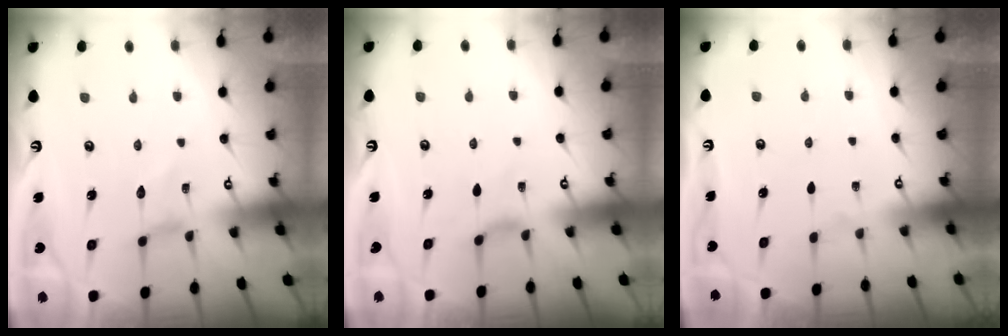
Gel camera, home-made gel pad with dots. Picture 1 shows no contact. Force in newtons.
{"total": 2.3, "press": 2.2, "slide": 0.6}
{"total": 0.0}